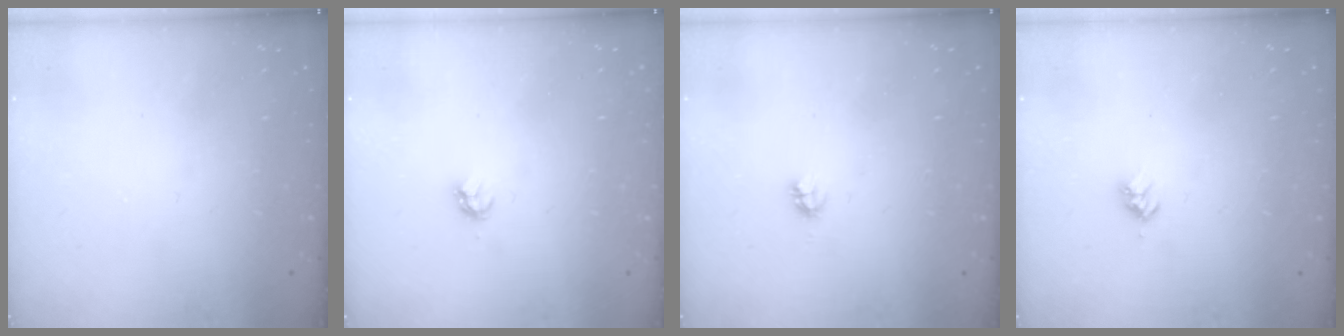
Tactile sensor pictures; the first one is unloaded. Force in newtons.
{"total": 2.4, "press": 2.4, "slide": 0.3}
{"total": 2.2, "press": 2.2, "slide": 0.2}
{"total": 2.9, "press": 2.9, "slide": 0.4}